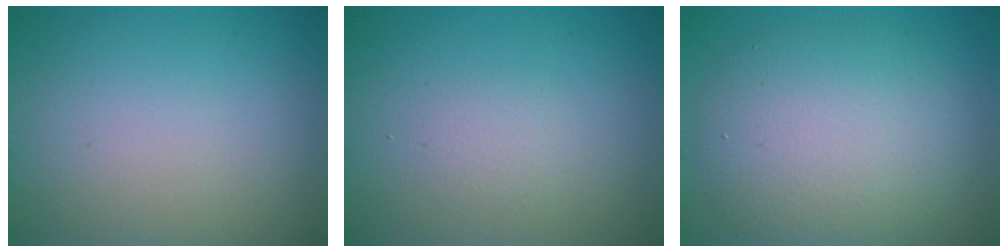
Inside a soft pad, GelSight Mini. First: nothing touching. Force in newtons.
{"total": 1.1, "press": 1.1, "slide": 0.1}
{"total": 7.2, "press": 7.2, "slide": 0.5}